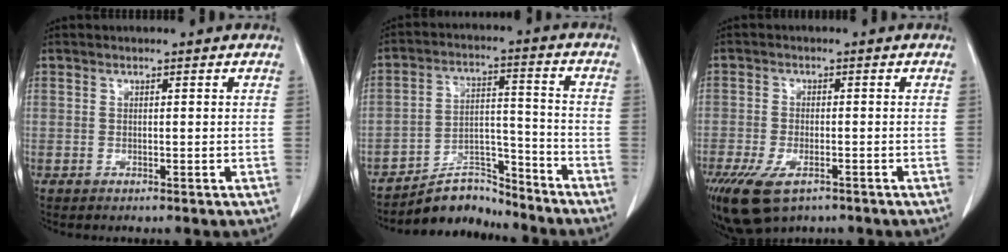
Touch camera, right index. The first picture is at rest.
{"total": 8.1, "force": [-7.8, 2.3, 0.3], "torque": [0.002, 0.039, -0.134]}
{"total": 10.6, "force": [-6.3, 5.1, 6.8], "torque": [-0.147, -0.019, -0.102]}